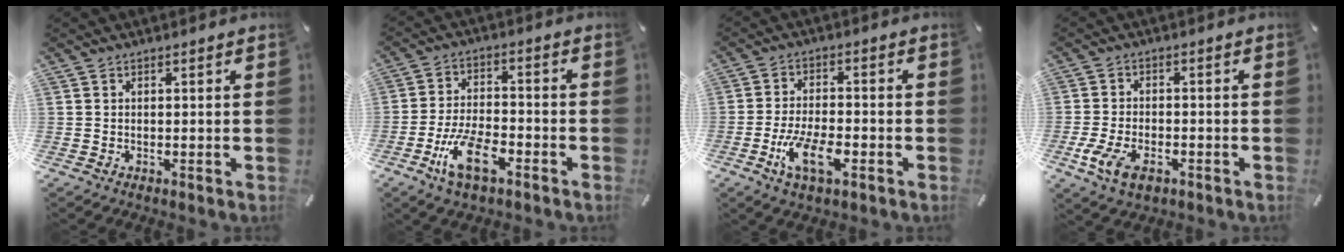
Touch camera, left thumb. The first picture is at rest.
{"total": 10.9, "force": [-5.7, 4.9, 7.9], "torque": [-0.170, 0.017, -0.107]}
{"total": 9.7, "force": [-4.2, 4.3, 7.7], "torque": [-0.162, 0.006, -0.075]}
{"total": 7.2, "force": [-3.4, 4.1, 4.8], "torque": [-0.113, 0.005, -0.064]}